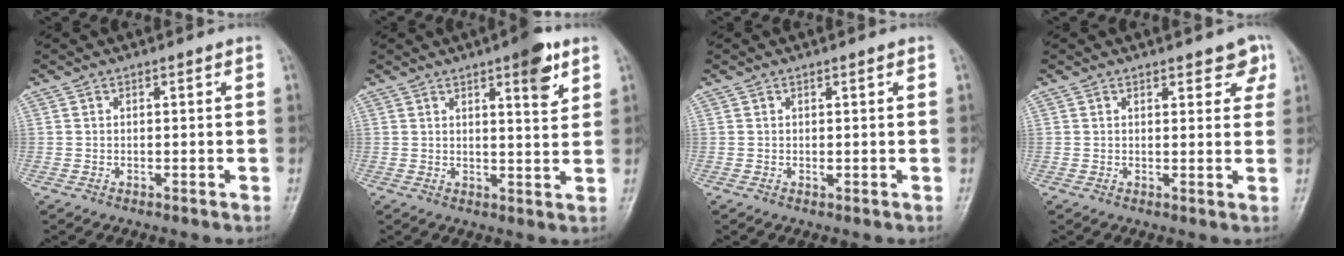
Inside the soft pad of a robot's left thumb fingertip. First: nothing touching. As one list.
[{"total": 6.8, "force": [3.8, 1.7, 5.3], "torque": [-0.063, -0.019, 0.049]}, {"total": 0.9, "force": [0.3, 0.4, 0.8], "torque": [-0.012, -0.001, 0.006]}, {"total": 4.2, "force": [2.6, 2.1, 2.5], "torque": [-0.001, -0.010, 0.029]}]